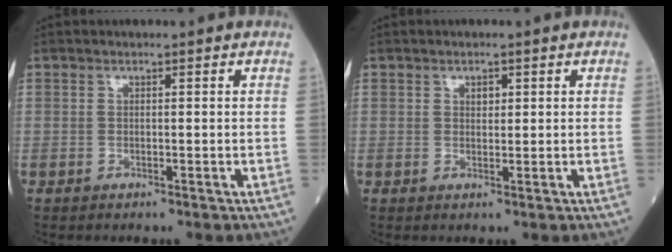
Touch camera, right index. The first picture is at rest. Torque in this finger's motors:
{"motor_torque": [0.00, 0.01, 0.00, 0.02]}